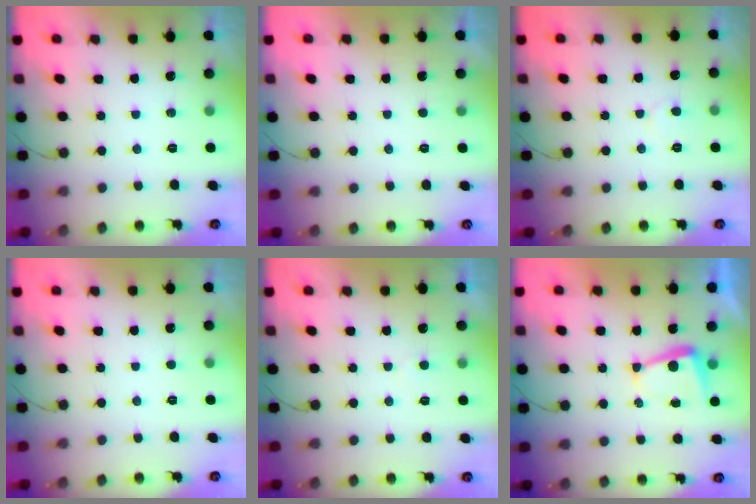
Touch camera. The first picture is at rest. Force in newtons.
{"total": 1.4, "press": 1.4, "slide": 0.3}
{"total": 3.8, "press": 3.8, "slide": 0.4}
{"total": 1.6, "press": 1.6, "slide": 0.1}
{"total": 2.4, "press": 2.3, "slide": 0.3}
{"total": 4.5, "press": 4.4, "slide": 0.5}